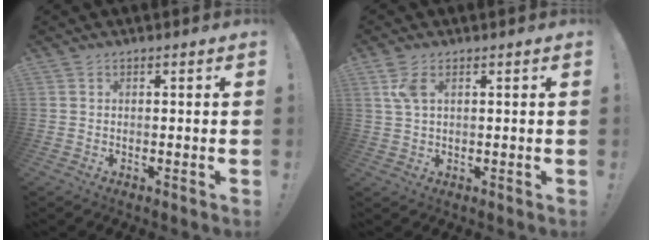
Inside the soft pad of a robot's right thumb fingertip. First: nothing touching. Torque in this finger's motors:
{"motor_torque": [-0.09, 0.28, 0.06, 0.03, 0.01]}